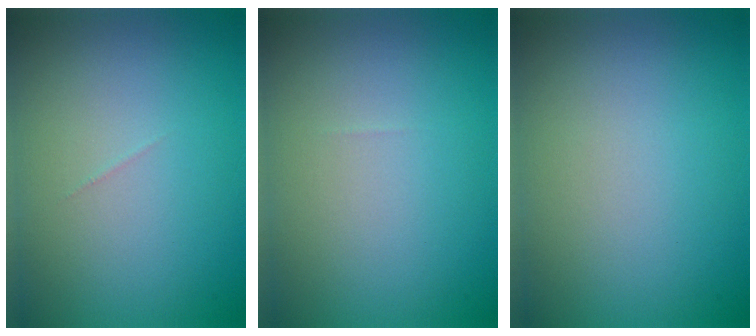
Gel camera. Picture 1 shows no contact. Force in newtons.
{"total": 0.0}
{"total": 0.0}